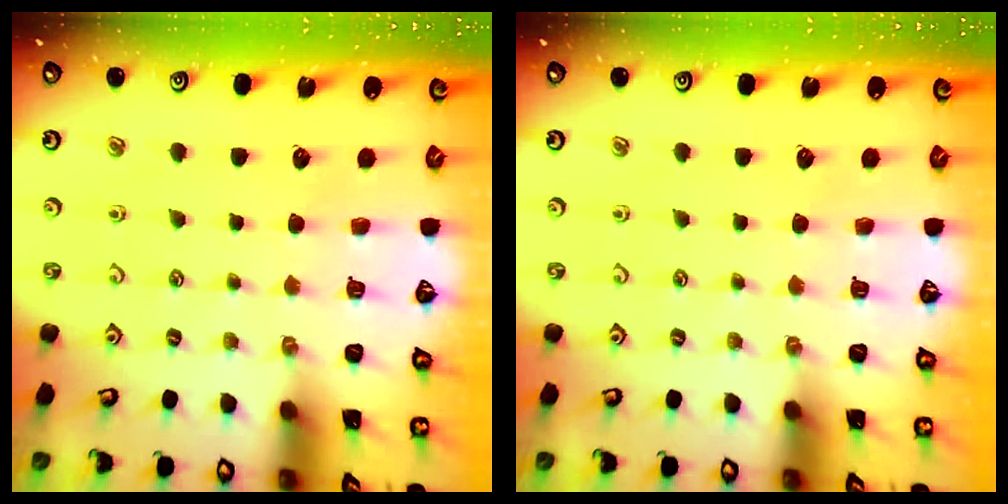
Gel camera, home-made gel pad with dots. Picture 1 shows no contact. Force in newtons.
{"total": 0.0}